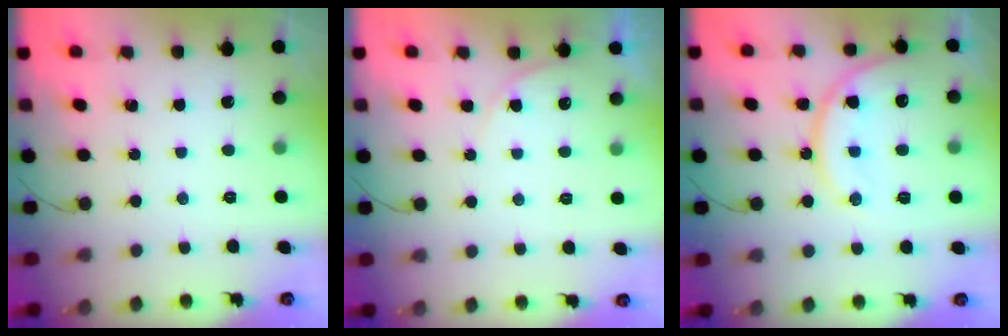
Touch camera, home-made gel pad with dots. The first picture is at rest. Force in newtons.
{"total": 4.5, "press": 4.5, "slide": 0.6}
{"total": 14.3, "press": 14.2, "slide": 1.6}